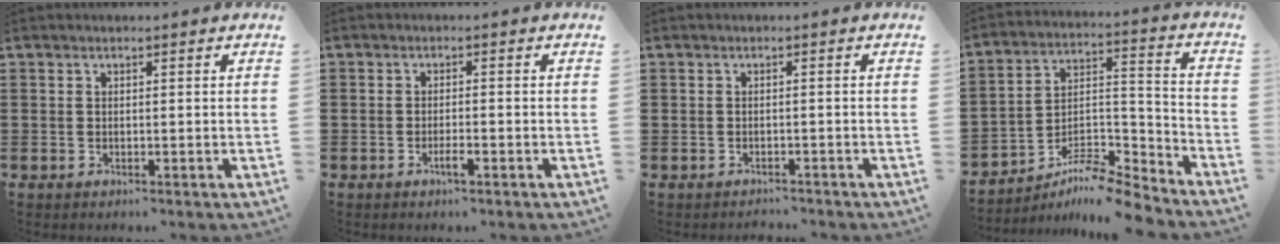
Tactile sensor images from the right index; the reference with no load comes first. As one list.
[{"total": 2.1, "force": [-1.3, 0.1, 1.7], "torque": [-0.029, -0.004, -0.022]}, {"total": 1.1, "force": [-1.1, 0.1, -0.2], "torque": [0.001, 0.004, -0.027]}, {"total": 8.7, "force": [-8.0, 1.6, 3.1], "torque": [-0.052, 0.017, -0.156]}]